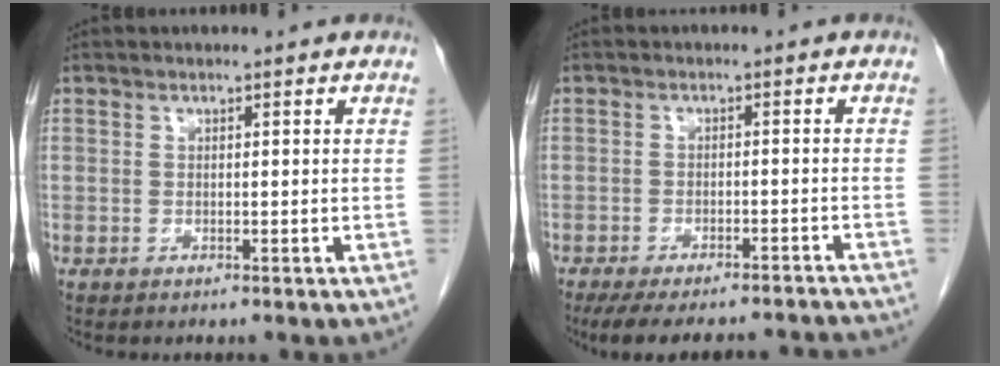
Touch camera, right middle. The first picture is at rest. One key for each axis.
{"total": 15.4, "fx": -14.2, "fy": 2.5, "fz": 5.5, "tx": -0.093, "ty": -0.004, "tz": -0.183}